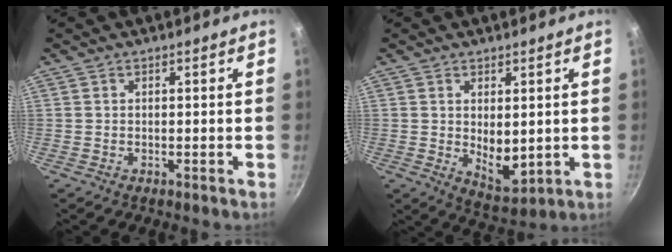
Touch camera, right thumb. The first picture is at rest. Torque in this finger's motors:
{"motor_torque": [-0.40, 0.45, -0.07, 0.10, 0.09]}